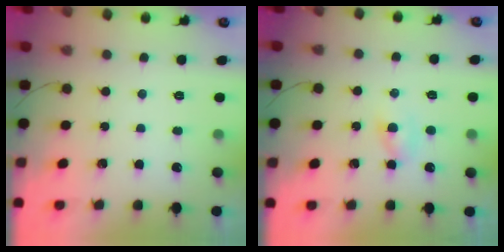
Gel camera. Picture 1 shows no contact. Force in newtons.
{"total": 2.3, "press": 2.1, "slide": 0.9}